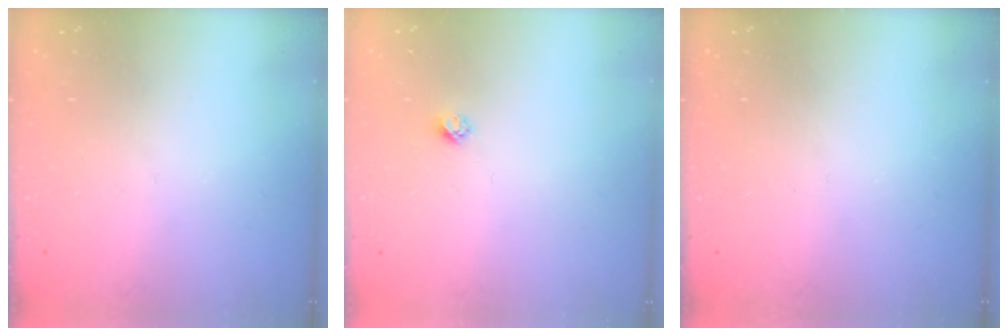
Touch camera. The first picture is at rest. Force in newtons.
{"total": 2.4, "press": 2.4, "slide": 0.2}
{"total": 0.0}